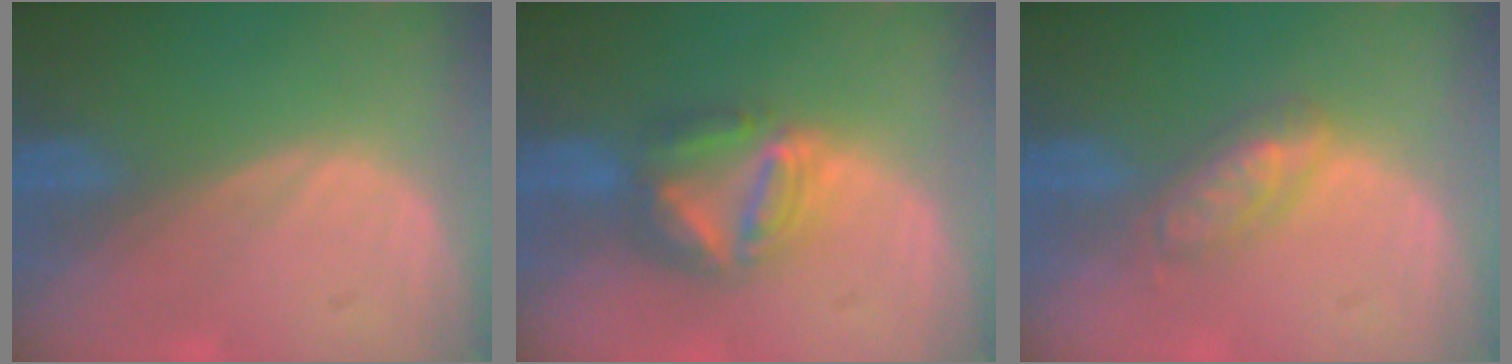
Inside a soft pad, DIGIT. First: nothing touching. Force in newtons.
{"total": 7.4, "press": 6.5, "slide": 3.6}
{"total": 4.6, "press": 4.5, "slide": 1.2}